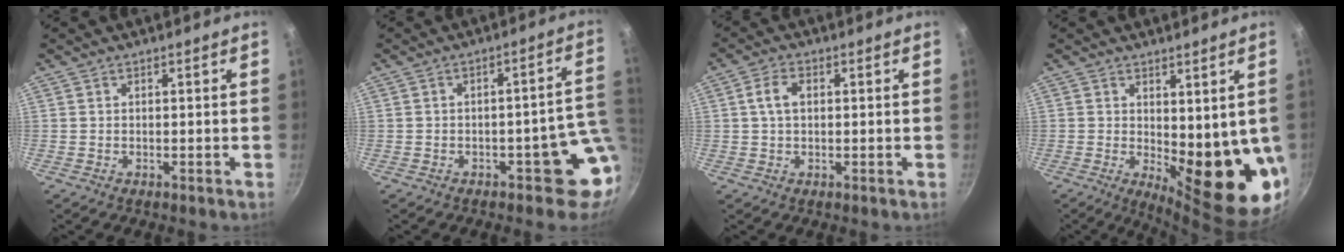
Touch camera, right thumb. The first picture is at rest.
{"total": 8.2, "force": [-1.8, 4.7, 6.4], "torque": [-0.009, 0.027, -0.020]}
{"total": 4.1, "force": [0.6, 2.6, 3.1], "torque": [-0.054, 0.009, 0.008]}
{"total": 14.0, "force": [0.1, 5.3, 13.0], "torque": [-0.140, -0.033, 0.017]}